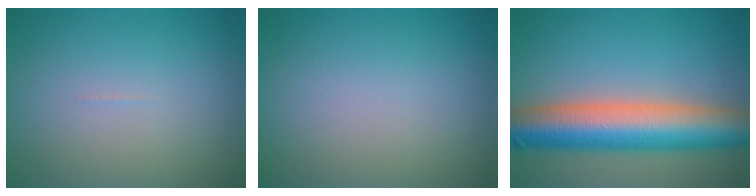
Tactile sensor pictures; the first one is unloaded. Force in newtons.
{"total": 0.0}
{"total": 10.6, "press": 10.6, "slide": 0.5}